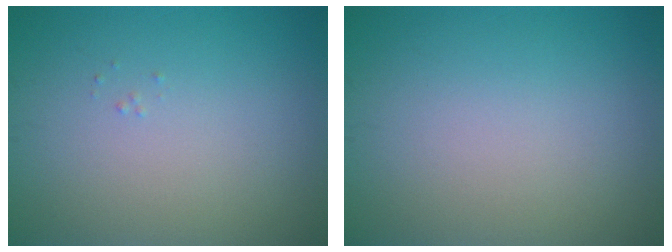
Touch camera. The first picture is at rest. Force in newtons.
{"total": 0.0}